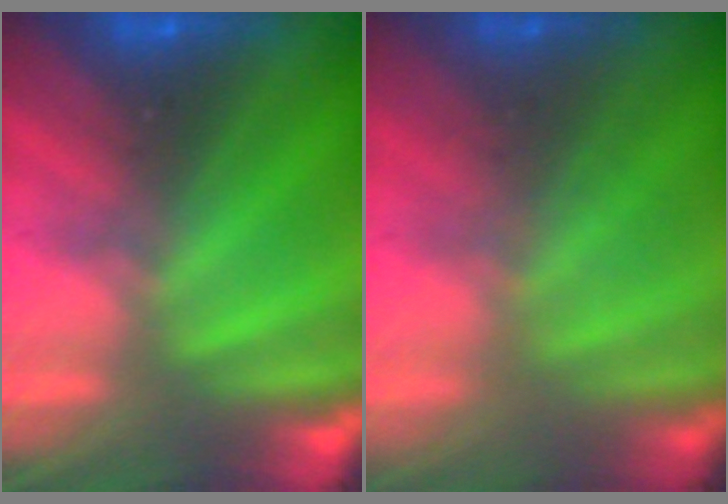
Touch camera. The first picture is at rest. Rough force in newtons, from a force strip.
{"total": 1.8}